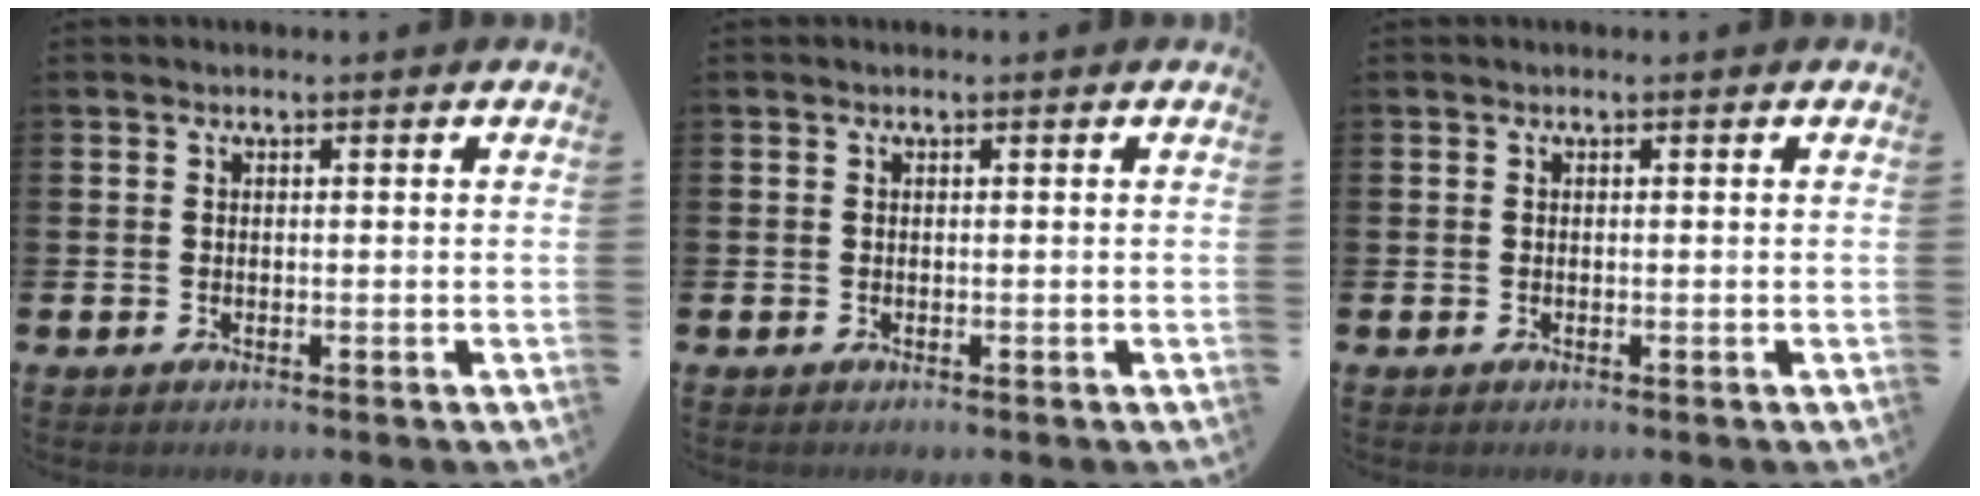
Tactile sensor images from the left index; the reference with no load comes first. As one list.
[{"total": 0.0}, {"total": 0.0}]